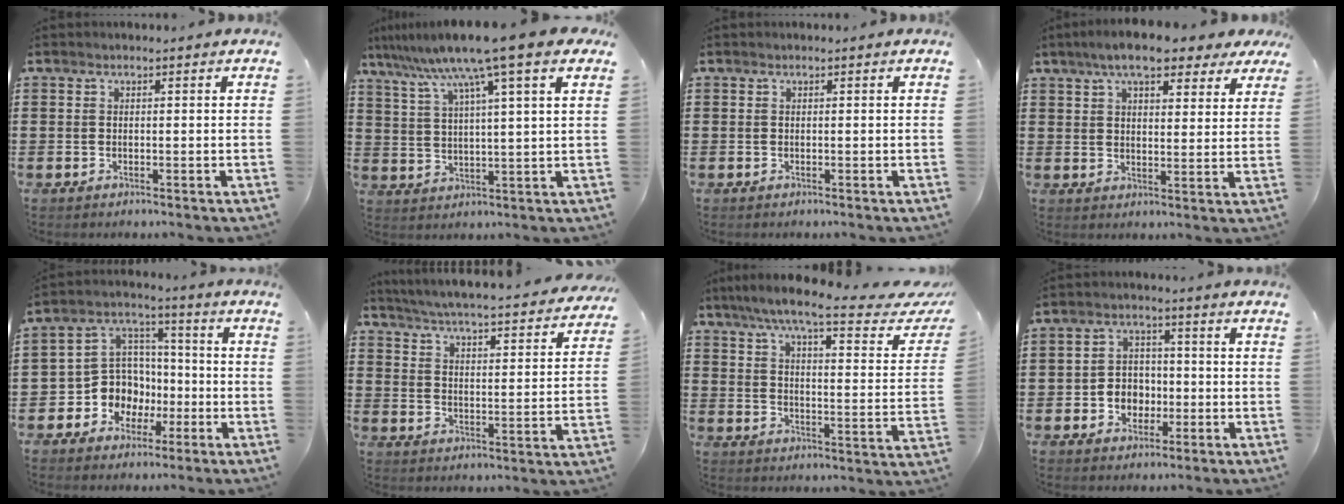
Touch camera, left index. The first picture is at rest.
{"total": 11.2, "force": [8.2, -0.6, 7.6], "torque": [-0.173, -0.029, 0.133]}
{"total": 0.0}
{"total": 8.3, "force": [6.5, 2.1, 4.7], "torque": [-0.093, -0.006, 0.115]}
{"total": 9.2, "force": [-2.7, 8.5, 2.5], "torque": [-0.101, 0.008, -0.050]}
{"total": 4.7, "force": [4.5, -0.3, 1.5], "torque": [-0.053, -0.039, 0.069]}
{"total": 8.4, "force": [6.3, 0.1, 5.5], "torque": [-0.113, -0.043, 0.099]}
{"total": 4.6, "force": [-1.3, 4.0, 1.8], "torque": [-0.037, 0.006, -0.030]}